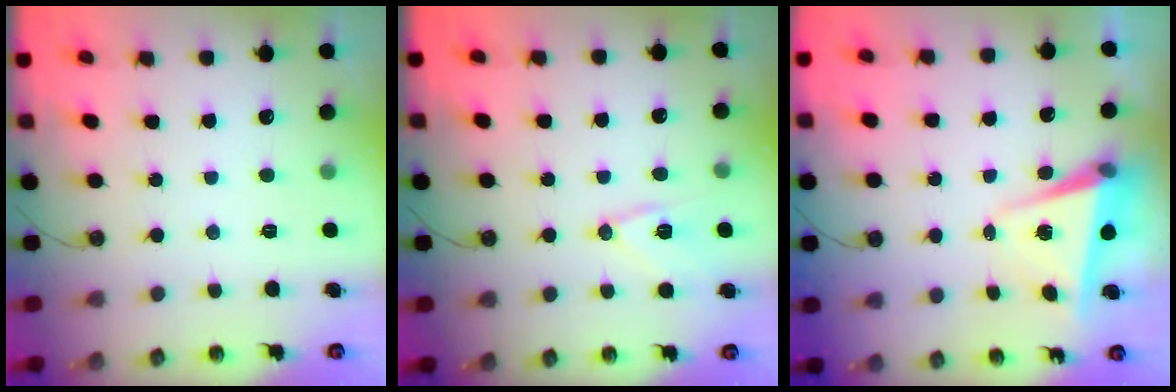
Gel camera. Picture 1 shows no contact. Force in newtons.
{"total": 11.1, "press": 11.0, "slide": 1.7}
{"total": 5.7, "press": 5.1, "slide": 2.6}